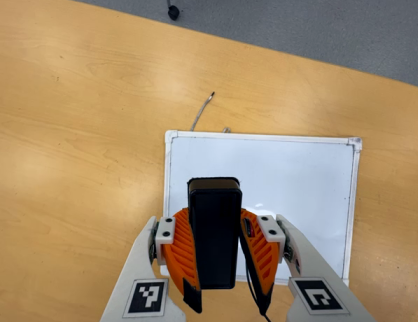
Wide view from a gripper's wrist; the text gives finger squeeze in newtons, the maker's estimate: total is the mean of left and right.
{"total": 7.8, "left": 6.5, "right": 9.1}